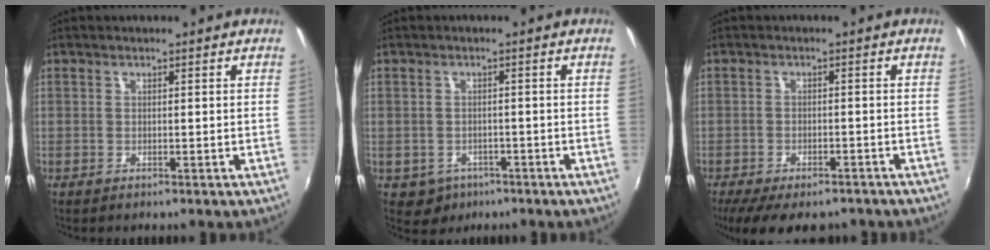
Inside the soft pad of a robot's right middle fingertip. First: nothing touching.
{"total": 4.0, "force": [-1.9, 3.4, 1.0], "torque": [-0.031, 0.000, -0.020]}
{"total": 11.9, "force": [-9.1, 4.4, 6.3], "torque": [-0.135, -0.034, -0.138]}